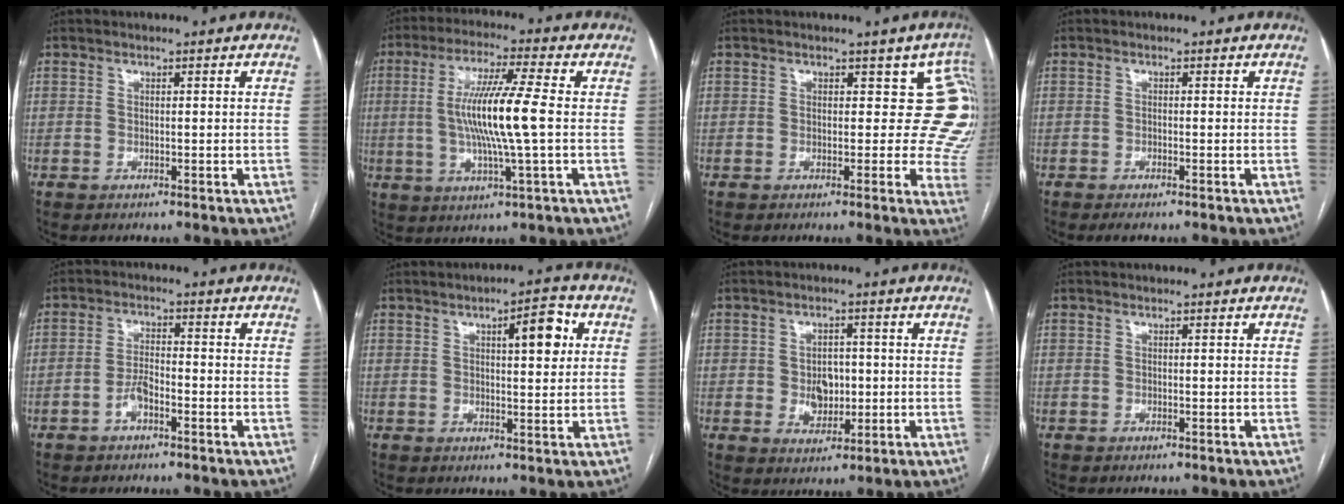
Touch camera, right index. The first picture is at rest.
{"total": 11.9, "force": [-0.1, 0.0, 11.9], "torque": [-0.232, -0.001, -0.004]}
{"total": 7.3, "force": [3.7, 4.5, 4.4], "torque": [-0.020, -0.002, 0.017]}
{"total": 1.7, "force": [-1.3, 0.3, 1.1], "torque": [-0.018, -0.004, -0.020]}
{"total": 3.3, "force": [-1.8, 1.2, 2.5], "torque": [-0.049, 0.008, -0.034]}
{"total": 6.3, "force": [2.1, 1.7, 5.7], "torque": [-0.081, 0.010, 0.027]}
{"total": 4.9, "force": [-0.2, 3.7, 3.3], "torque": [-0.050, 0.006, 0.007]}
{"total": 0.0}